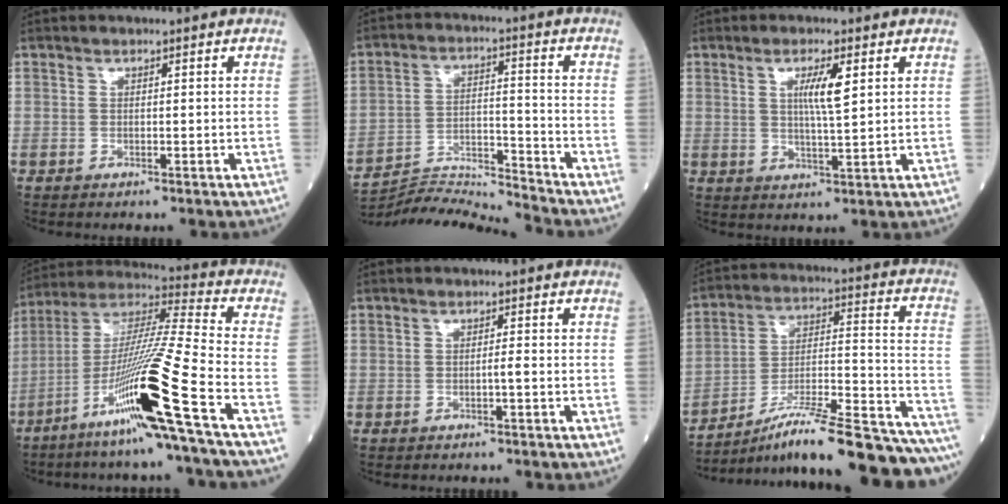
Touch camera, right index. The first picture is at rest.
{"total": 10.8, "force": [-10.3, -3.1, -0.5], "torque": [0.003, 0.021, -0.188]}
{"total": 5.0, "force": [1.7, 0.2, 4.7], "torque": [-0.086, -0.002, 0.030]}
{"total": 19.5, "force": [-9.1, -2.1, 17.1], "torque": [-0.343, -0.030, -0.175]}
{"total": 0.8, "force": [-0.4, -0.1, 0.7], "torque": [-0.008, 0.002, -0.008]}
{"total": 26.7, "force": [-22.9, 1.0, 13.8], "torque": [-0.145, 0.003, -0.344]}